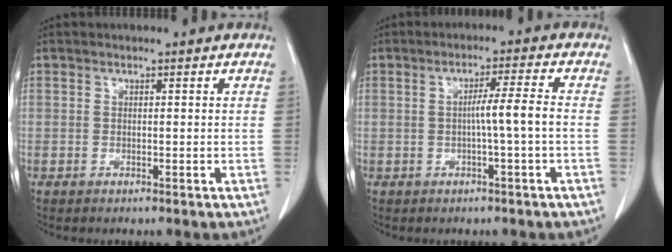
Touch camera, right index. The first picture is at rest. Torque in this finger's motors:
{"motor_torque": [0.75, -0.29, 0.42, 0.10]}